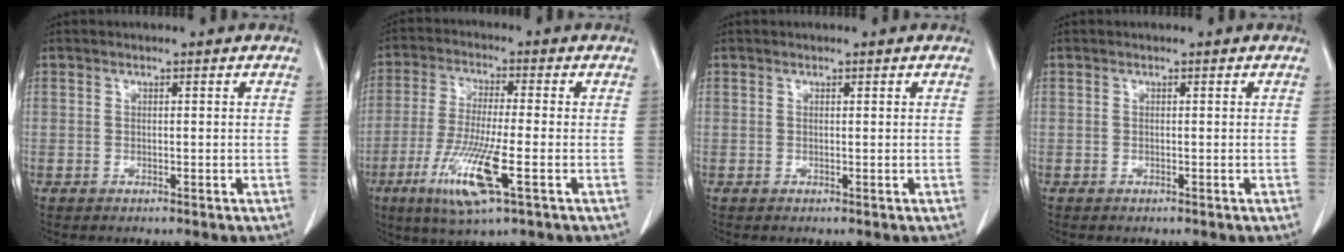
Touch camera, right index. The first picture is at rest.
{"total": 11.3, "force": [-4.5, 0.8, 10.4], "torque": [-0.212, -0.026, -0.082]}
{"total": 0.0}
{"total": 0.0}